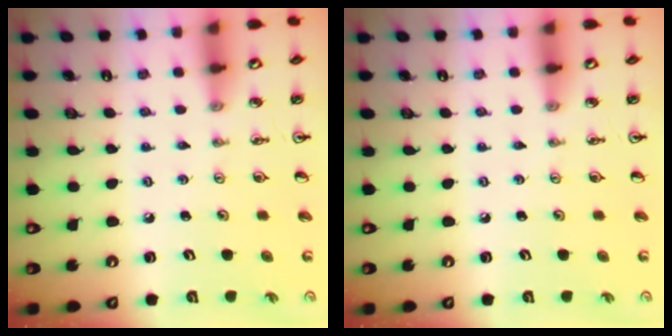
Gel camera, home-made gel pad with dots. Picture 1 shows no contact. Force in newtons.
{"total": 0.0}